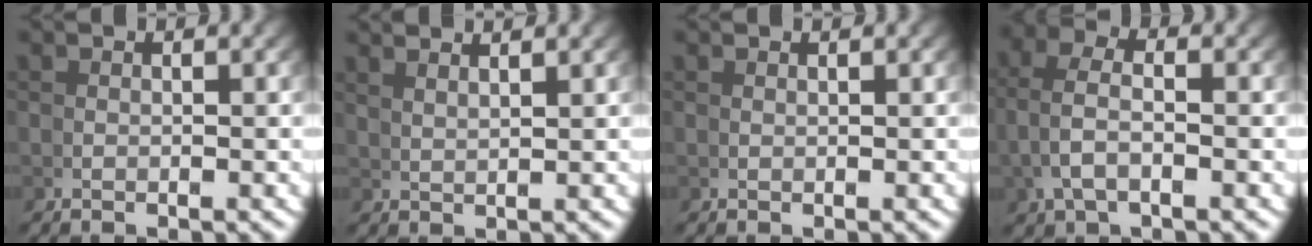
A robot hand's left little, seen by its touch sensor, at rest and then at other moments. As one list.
[{"total": 3.0, "force": [2.8, -0.7, 0.7], "torque": [-0.001, 0.007, 0.054]}, {"total": 0.7, "force": [0.5, -0.5, -0.1], "torque": [0.006, 0.001, 0.011]}, {"total": 2.8, "force": [0.5, 1.0, 2.5], "torque": [-0.061, -0.003, 0.017]}]